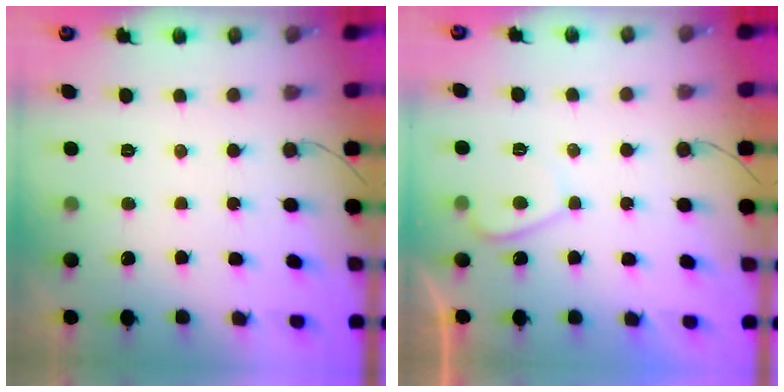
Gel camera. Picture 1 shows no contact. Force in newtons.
{"total": 2.5, "press": 2.3, "slide": 0.8}